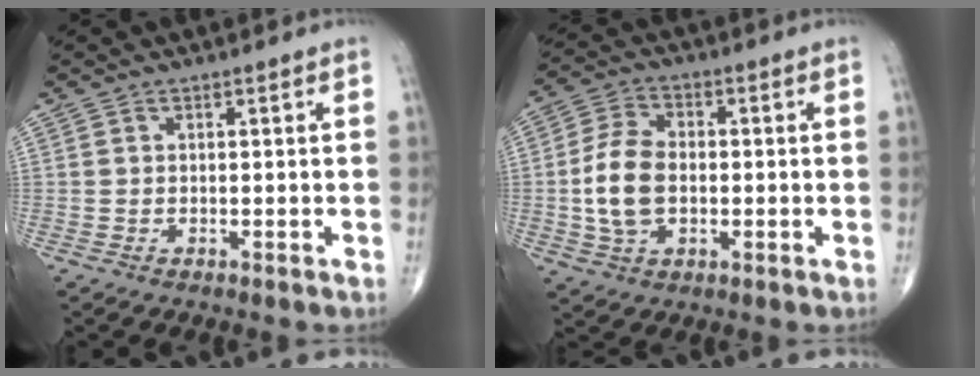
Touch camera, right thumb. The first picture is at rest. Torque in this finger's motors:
{"motor_torque": [-0.29, 0.56, 0.51, 0.45, 0.11]}